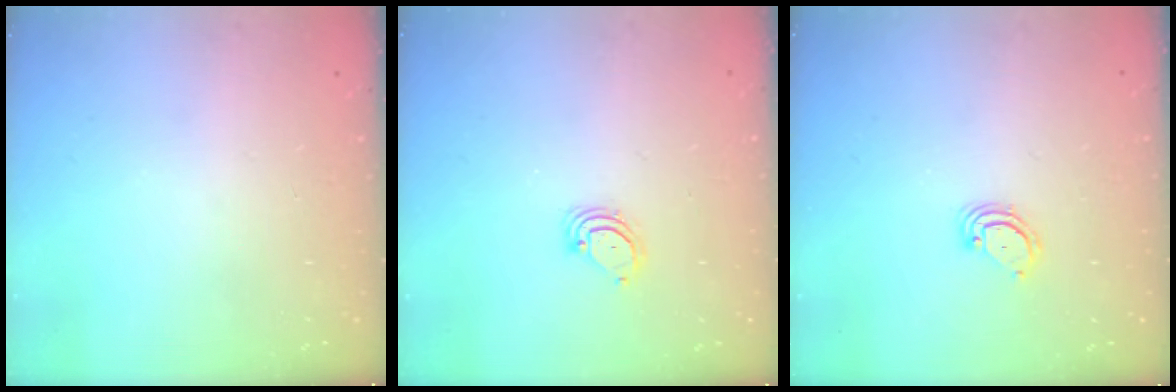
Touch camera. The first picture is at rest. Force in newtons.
{"total": 3.1, "press": 3.1, "slide": 0.3}
{"total": 3.5, "press": 3.5, "slide": 0.2}